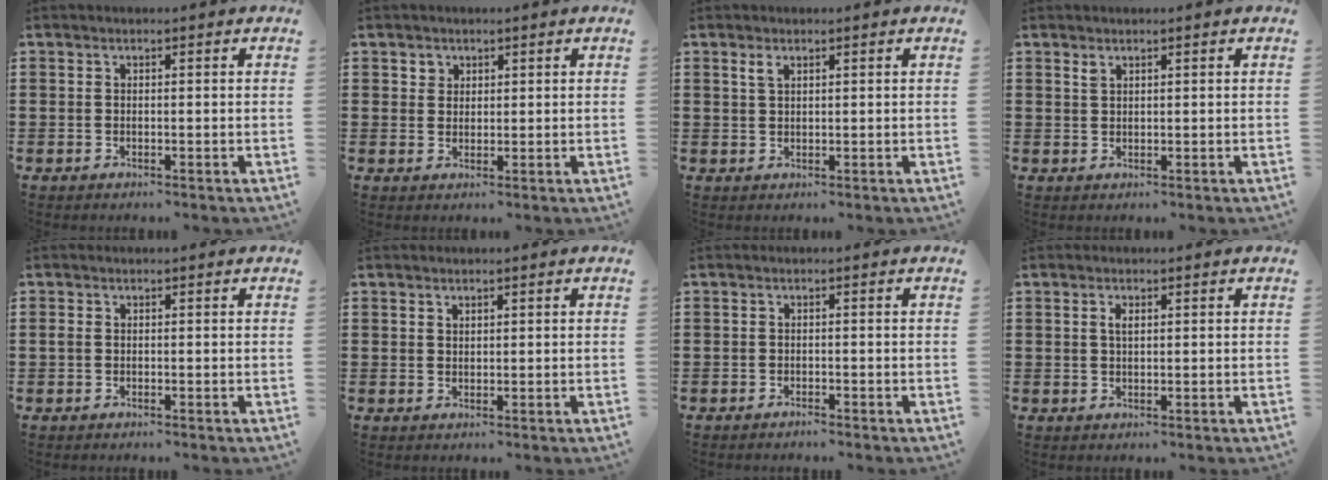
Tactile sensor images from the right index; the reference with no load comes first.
{"total": 1.8, "force": [1.1, 1.5, 0.1], "torque": [-0.009, 0.007, 0.020]}
{"total": 1.4, "force": [0.8, 0.6, 1.0], "torque": [-0.023, 0.002, 0.015]}
{"total": 1.0, "force": [0.8, 0.4, 0.5], "torque": [-0.013, 0.000, 0.014]}
{"total": 0.8, "force": [-0.1, 0.6, 0.5], "torque": [-0.019, 0.002, -0.006]}
{"total": 1.0, "force": [0.8, 0.6, 0.2], "torque": [-0.004, 0.002, 0.016]}
{"total": 1.0, "force": [-1.0, -0.1, 0.0], "torque": [-0.003, -0.001, -0.020]}
{"total": 1.4, "force": [0.3, 0.5, 1.3], "torque": [-0.028, 0.003, 0.005]}